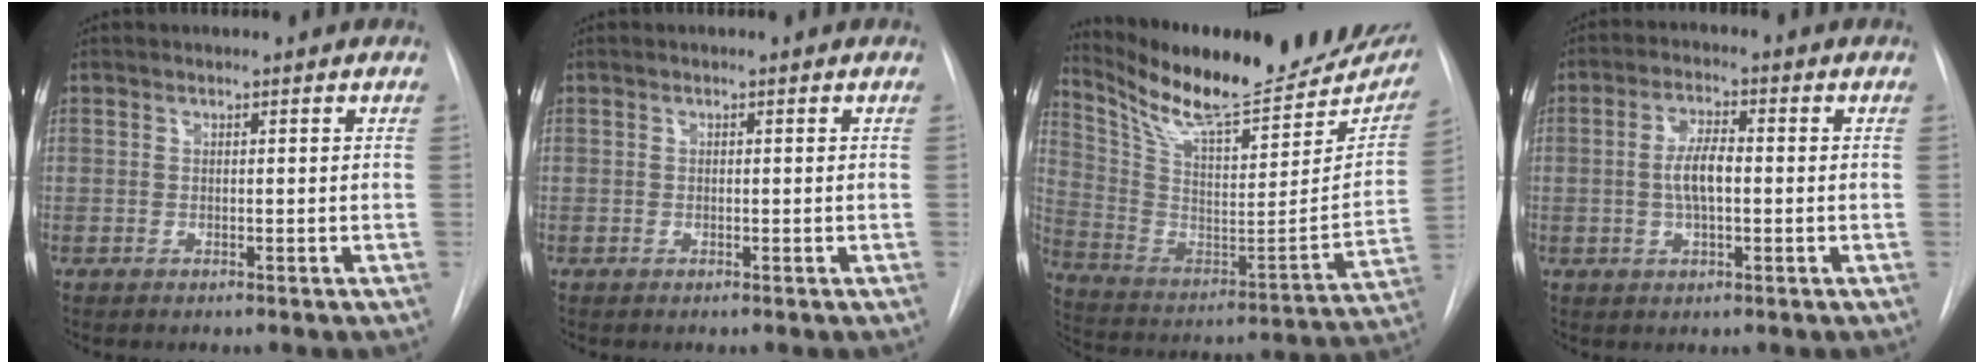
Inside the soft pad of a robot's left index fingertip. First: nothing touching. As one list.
[{"total": 0.6, "force": [-0.6, 0.0, 0.0], "torque": [0.001, -0.006, -0.010]}, {"total": 26.9, "force": [22.8, 6.0, 13.1], "torque": [-0.218, -0.056, 0.329]}, {"total": 5.2, "force": [-0.8, 1.6, 4.9], "torque": [-0.100, -0.001, -0.017]}]